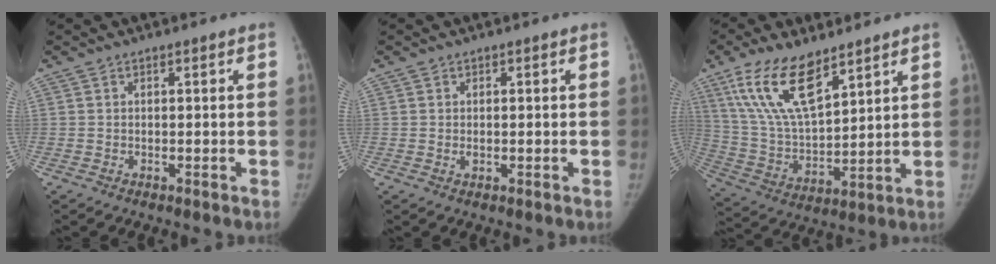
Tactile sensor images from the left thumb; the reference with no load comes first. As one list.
[{"total": 1.0, "force": [-0.1, 0.8, 0.6], "torque": [-0.007, 0.000, 0.000]}, {"total": 16.2, "force": [9.9, 6.3, 11.1], "torque": [-0.196, -0.040, 0.200]}]